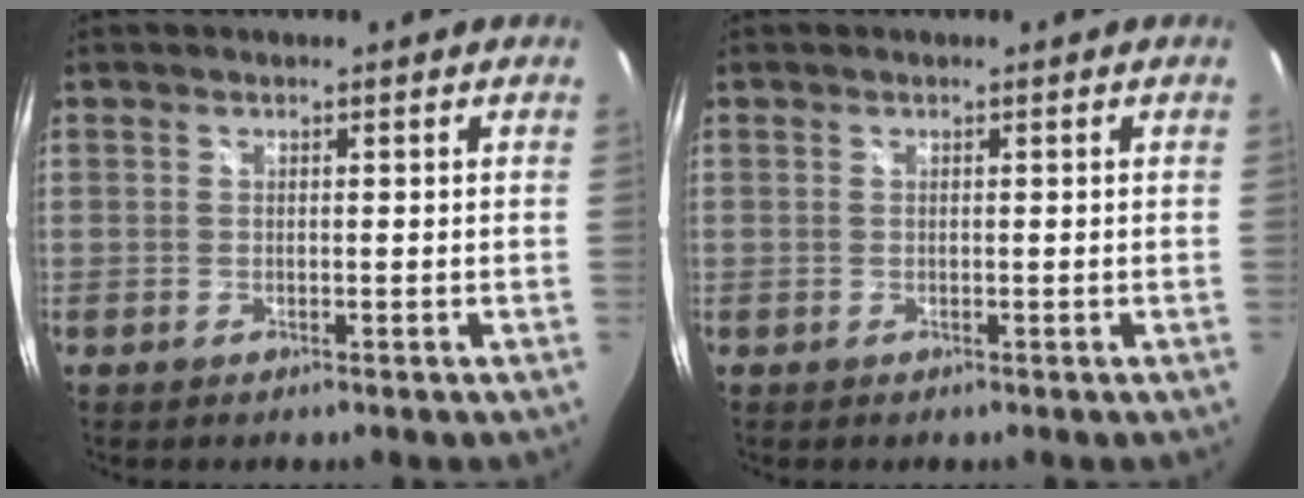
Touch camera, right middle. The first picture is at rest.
{"total": 0.0}